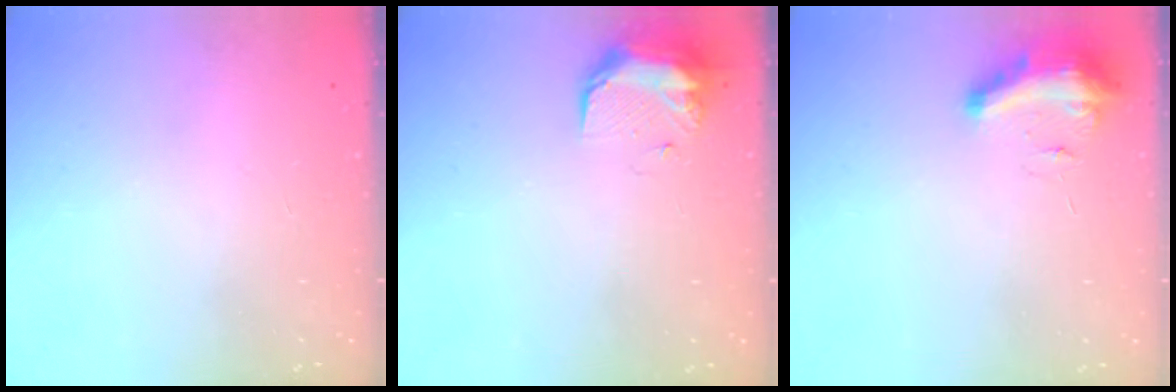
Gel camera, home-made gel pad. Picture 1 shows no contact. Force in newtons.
{"total": 11.4, "press": 9.6, "slide": 6.1}
{"total": 9.3, "press": 9.2, "slide": 0.9}